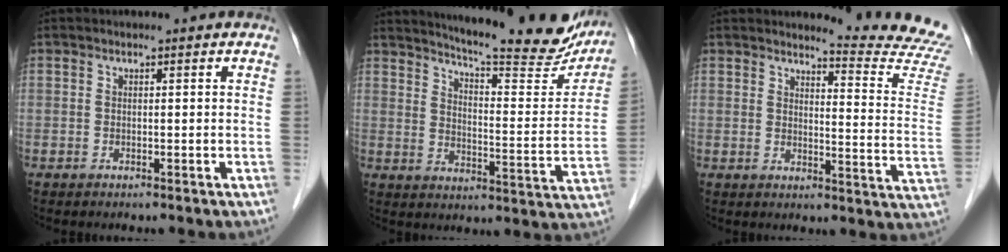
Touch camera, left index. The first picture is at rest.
{"total": 23.4, "force": [20.9, 2.9, 10.1], "torque": [-0.143, -0.058, 0.260]}
{"total": 13.4, "force": [13.2, -1.8, 1.3], "torque": [-0.012, -0.137, 0.132]}